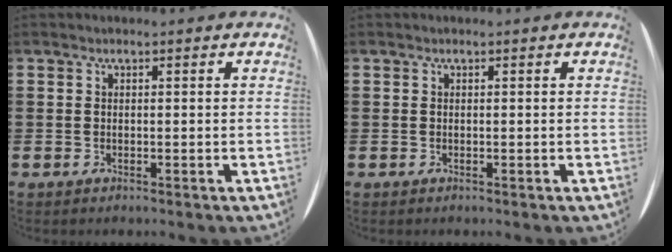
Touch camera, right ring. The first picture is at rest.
{"total": 0.0}